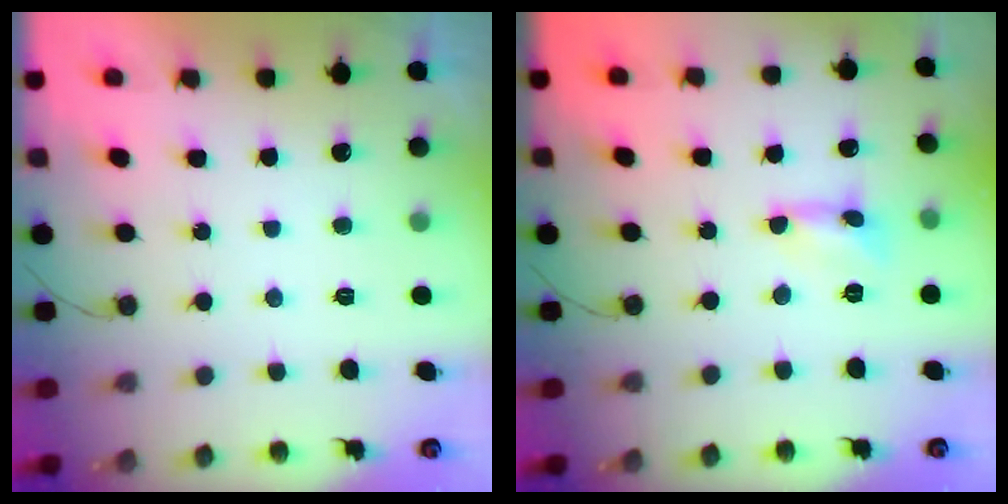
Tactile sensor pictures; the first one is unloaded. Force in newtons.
{"total": 1.0, "press": 1.0, "slide": 0.1}